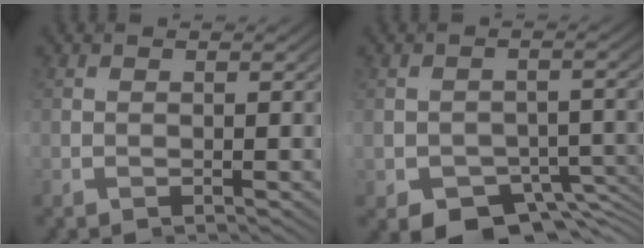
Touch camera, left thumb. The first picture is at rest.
{"total": 5.1, "force": [-1.9, 3.8, 2.9], "torque": [-0.049, -0.024, -0.027]}